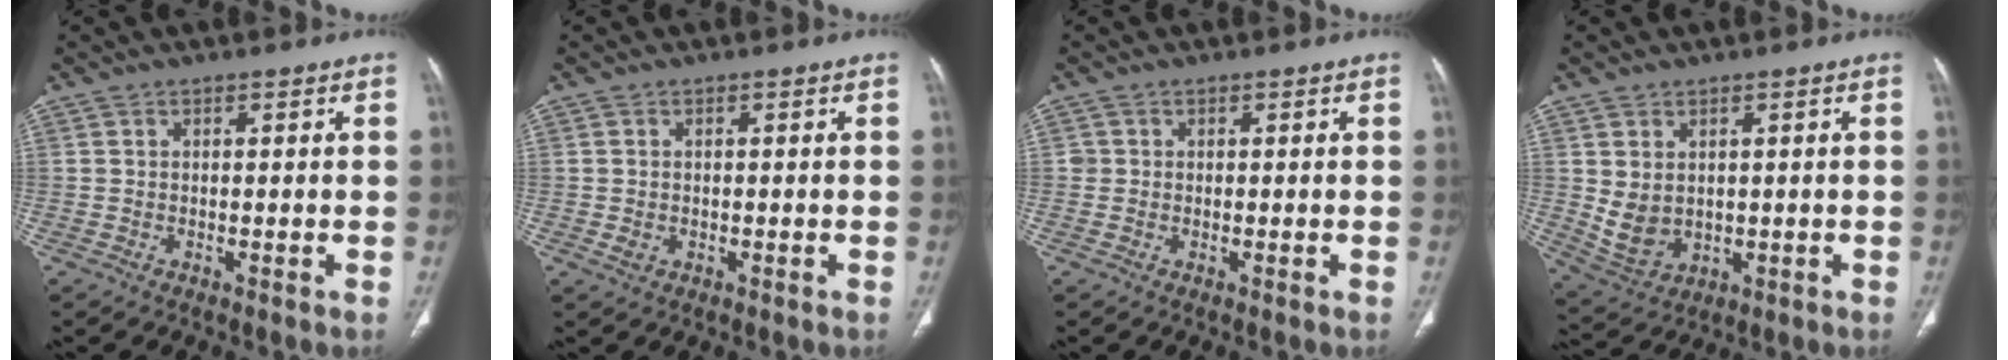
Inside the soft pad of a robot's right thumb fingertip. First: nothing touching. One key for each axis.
{"total": 1.5, "fx": -0.2, "fy": 1.3, "fz": 0.8, "tx": -0.018, "ty": 0.001, "tz": 0.001}
{"total": 1.0, "fx": 0.1, "fy": 1.0, "fz": 0.1, "tx": 0.005, "ty": 0.004, "tz": 0.001}
{"total": 6.7, "fx": 0.8, "fy": 5.0, "fz": 4.4, "tx": -0.076, "ty": -0.011, "tz": 0.041}